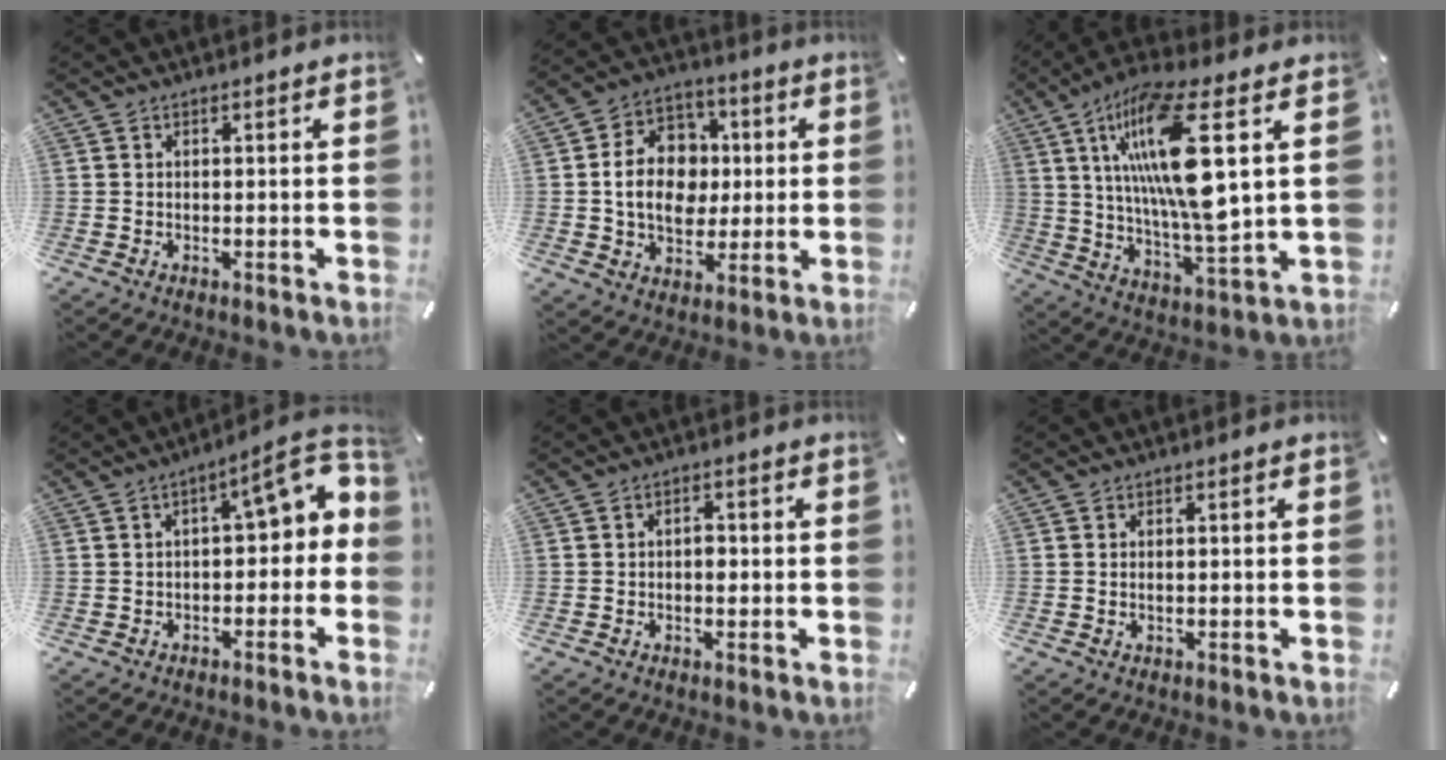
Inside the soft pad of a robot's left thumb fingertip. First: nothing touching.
{"total": 13.5, "force": [0.3, 11.3, 7.4], "torque": [-0.125, 0.017, 0.011]}
{"total": 20.2, "force": [6.6, 4.8, 18.4], "torque": [-0.383, -0.033, 0.085]}
{"total": 10.4, "force": [2.9, 4.6, 8.9], "torque": [-0.112, -0.028, 0.043]}
{"total": 2.4, "force": [-0.2, 1.6, 1.8], "torque": [-0.026, 0.001, -0.007]}
{"total": 1.0, "force": [-0.1, 0.6, 0.8], "torque": [-0.017, 0.002, -0.003]}